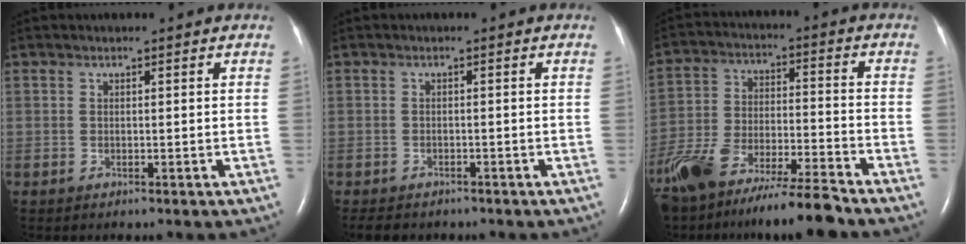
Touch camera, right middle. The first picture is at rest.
{"total": 4.6, "force": [-3.8, 2.0, 1.5], "torque": [-0.025, -0.005, -0.050]}
{"total": 15.8, "force": [-13.3, 1.5, 8.5], "torque": [-0.174, -0.014, -0.241]}